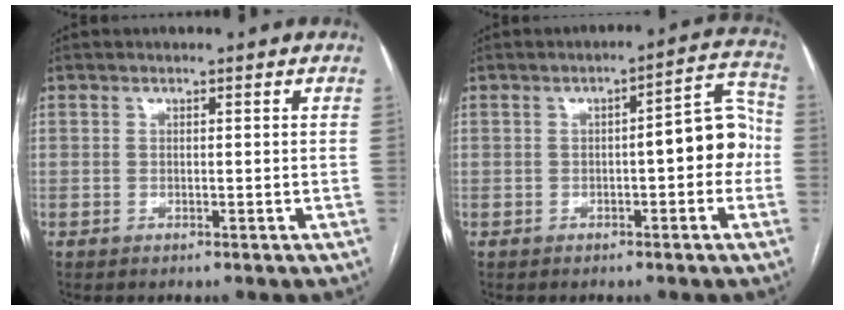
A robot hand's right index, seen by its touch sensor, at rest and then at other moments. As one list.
[{"total": 7.1, "force": [-0.6, 1.9, 6.8], "torque": [-0.076, 0.030, -0.011]}]